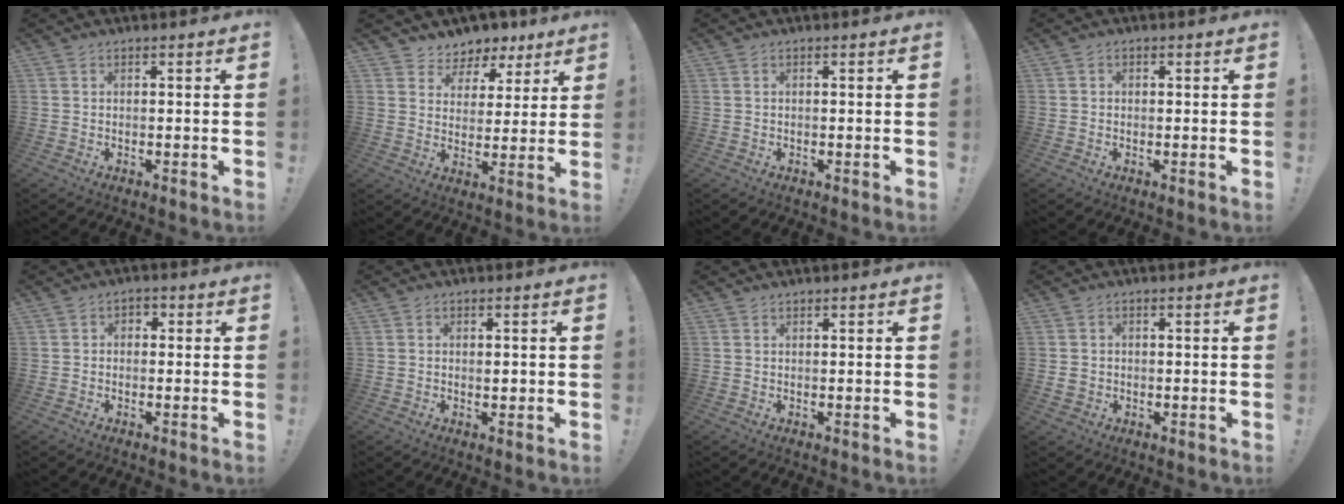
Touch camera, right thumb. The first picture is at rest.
{"total": 6.1, "force": [4.2, 4.4, 0.6], "torque": [-0.001, -0.043, 0.080]}
{"total": 0.0}
{"total": 0.9, "force": [-0.1, 0.8, 0.3], "torque": [-0.001, 0.001, -0.002]}
{"total": 2.2, "force": [-1.0, 1.7, 1.0], "torque": [-0.012, 0.007, -0.019]}
{"total": 1.1, "force": [0.2, 0.5, 1.0], "torque": [-0.003, -0.004, -0.001]}
{"total": 0.5, "force": [0.5, 0.1, 0.0], "torque": [0.006, -0.004, 0.009]}
{"total": 2.1, "force": [0.0, 2.0, 0.7], "torque": [-0.004, -0.002, 0.001]}